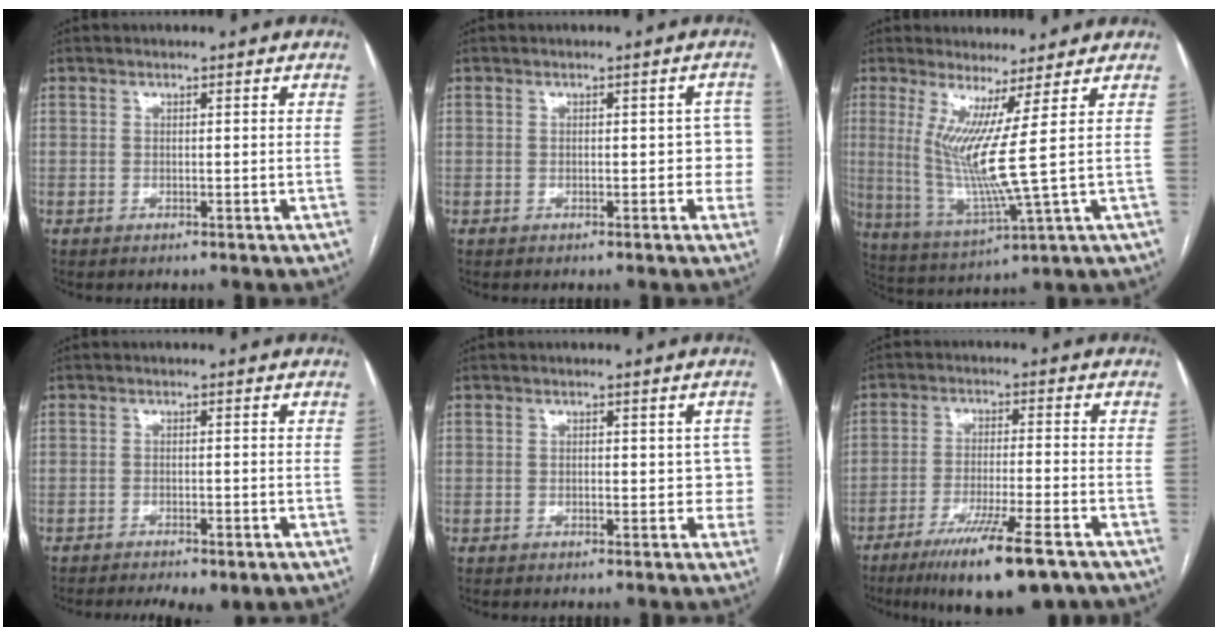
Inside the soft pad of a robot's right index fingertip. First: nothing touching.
{"total": 3.1, "force": [-0.1, 1.9, 2.4], "torque": [-0.008, 0.024, -0.002]}
{"total": 9.0, "force": [2.4, -2.2, 8.4], "torque": [-0.172, -0.036, 0.055]}
{"total": 7.5, "force": [-5.6, 2.2, 4.4], "torque": [-0.067, -0.004, -0.074]}
{"total": 2.7, "force": [0.0, 1.8, 2.0], "torque": [-0.006, 0.014, -0.003]}
{"total": 13.2, "force": [-9.1, 1.1, 9.6], "torque": [-0.156, -0.034, -0.144]}